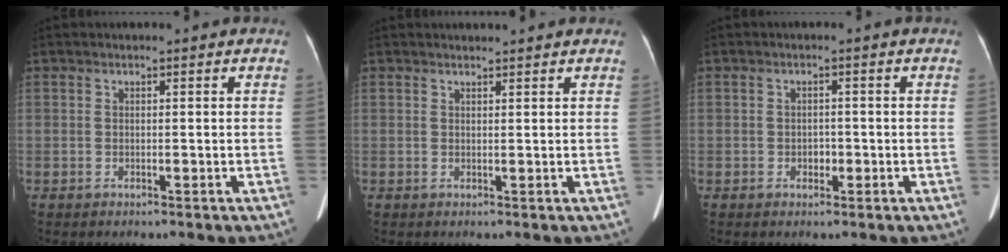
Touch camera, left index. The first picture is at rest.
{"total": 2.9, "force": [2.8, 0.2, 0.7], "torque": [-0.011, 0.016, 0.035]}
{"total": 1.5, "force": [-0.5, 1.1, 0.9], "torque": [-0.012, 0.004, -0.007]}